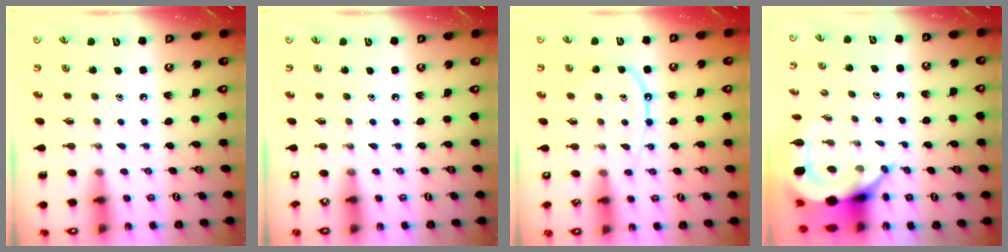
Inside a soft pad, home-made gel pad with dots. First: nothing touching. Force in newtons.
{"total": 0.0}
{"total": 11.4, "press": 11.4, "slide": 0.9}
{"total": 7.4, "press": 7.3, "slide": 1.0}